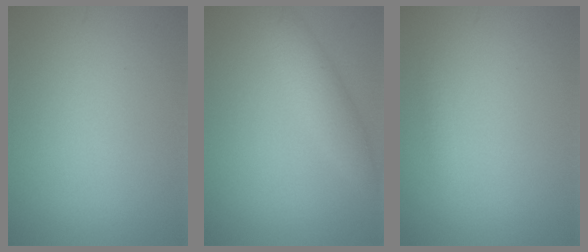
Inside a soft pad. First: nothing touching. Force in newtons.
{"total": 3.0, "press": 3.0, "slide": 0.1}
{"total": 0.6, "press": 0.6, "slide": 0.0}